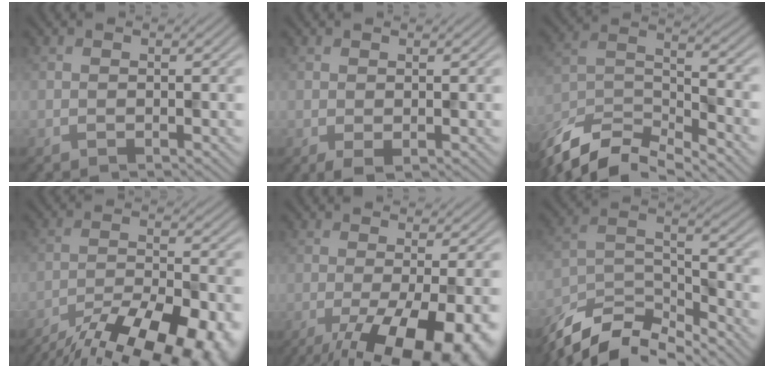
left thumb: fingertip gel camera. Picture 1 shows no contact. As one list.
[{"total": 1.2, "force": [-0.2, 0.6, 1.0], "torque": [-0.021, -0.004, -0.002]}, {"total": 11.6, "force": [-9.5, 3.3, 5.6], "torque": [-0.118, -0.008, -0.183]}, {"total": 17.1, "force": [-13.5, 4.9, 9.3], "torque": [-0.148, -0.031, -0.188]}, {"total": 14.2, "force": [-6.5, 4.4, 11.8], "torque": [-0.173, -0.015, -0.088]}, {"total": 11.7, "force": [-9.7, 3.4, 5.6], "torque": [-0.108, -0.006, -0.189]}]